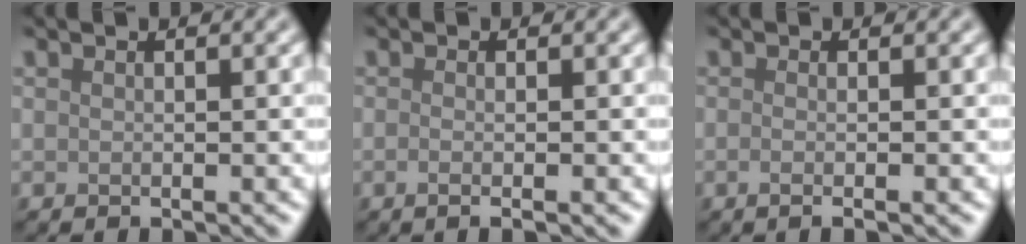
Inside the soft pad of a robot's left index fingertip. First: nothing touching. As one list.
[{"total": 1.7, "force": [-0.3, 0.6, 1.6], "torque": [-0.019, -0.005, -0.011]}, {"total": 2.1, "force": [-0.2, 0.9, 1.9], "torque": [-0.016, -0.004, -0.018]}]